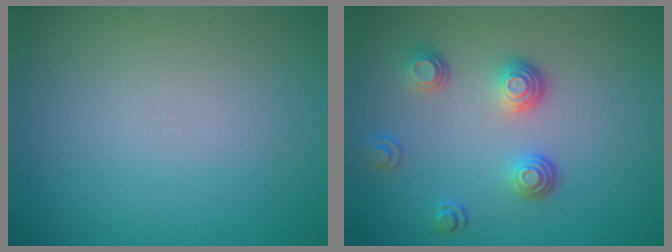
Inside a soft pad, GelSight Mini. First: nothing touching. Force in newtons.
{"total": 3.4, "press": 2.6, "slide": 2.1}